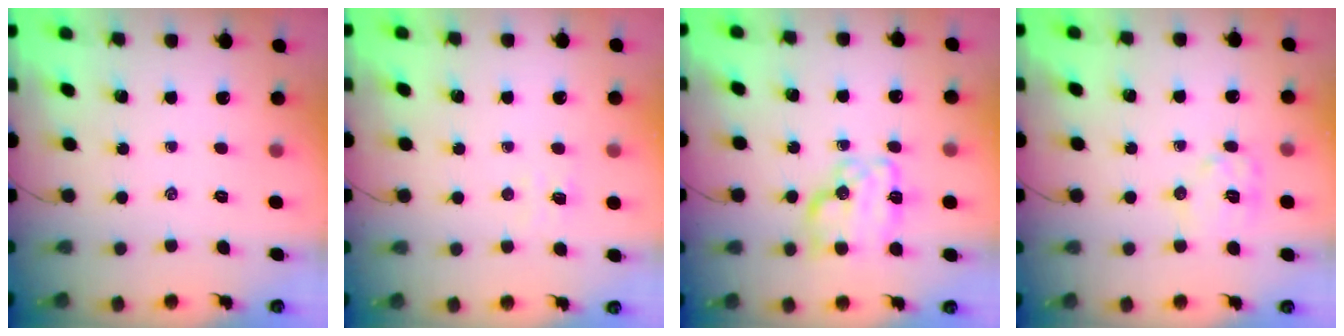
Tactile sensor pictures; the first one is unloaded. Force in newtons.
{"total": 4.0, "press": 3.9, "slide": 0.9}
{"total": 12.5, "press": 12.5, "slide": 0.4}
{"total": 9.1, "press": 9.1, "slide": 0.2}